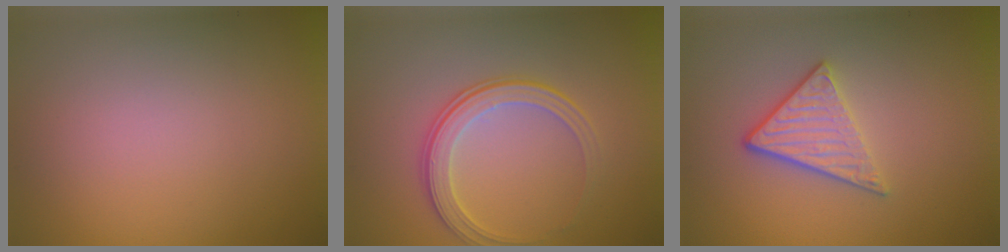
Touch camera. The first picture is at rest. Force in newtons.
{"total": 3.4, "press": 2.8, "slide": 1.9}
{"total": 3.4, "press": 2.8, "slide": 1.9}